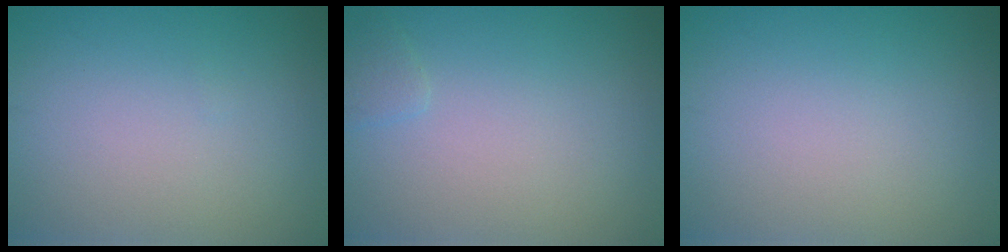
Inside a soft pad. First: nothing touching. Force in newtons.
{"total": 0.8, "press": 0.8, "slide": 0.0}
{"total": 0.0}